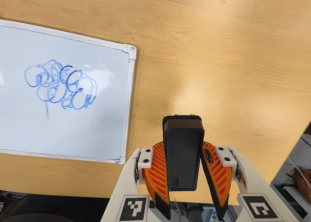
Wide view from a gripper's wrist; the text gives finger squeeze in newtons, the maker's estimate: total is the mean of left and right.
{"total": 7.0, "left": 5.7, "right": 8.3}